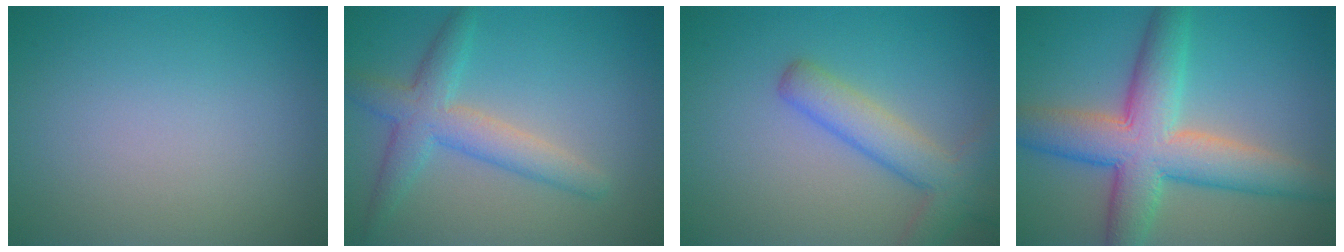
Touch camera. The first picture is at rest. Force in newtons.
{"total": 4.3, "press": 4.3, "slide": 0.2}
{"total": 4.5, "press": 4.5, "slide": 0.2}
{"total": 9.0, "press": 9.0, "slide": 0.4}